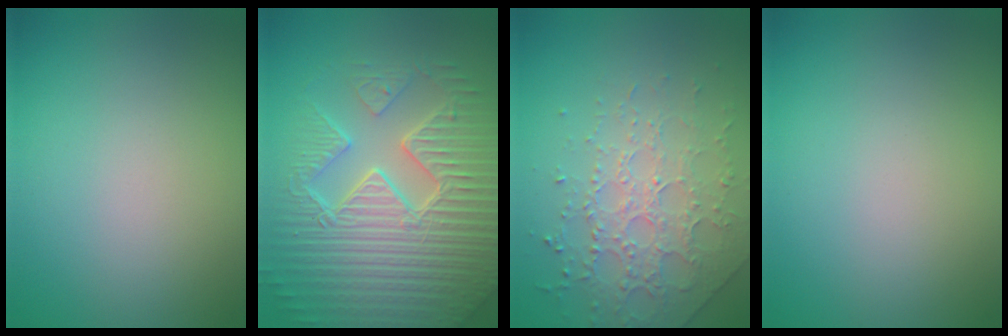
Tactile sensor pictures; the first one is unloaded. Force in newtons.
{"total": 9.7, "press": 6.8, "slide": 6.9}
{"total": 3.7, "press": 3.5, "slide": 1.1}
{"total": 0.0}